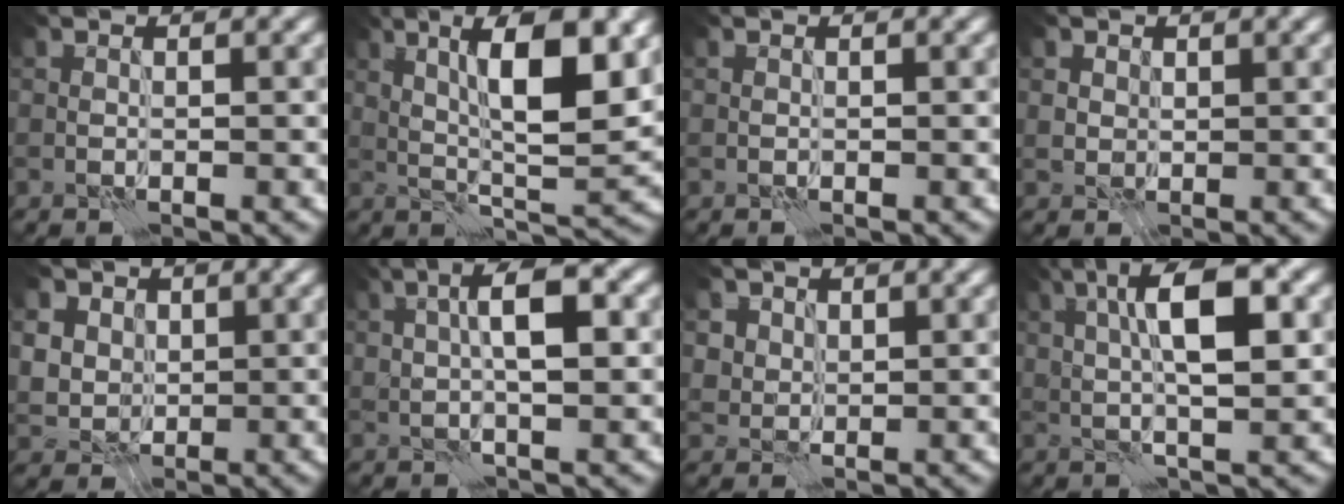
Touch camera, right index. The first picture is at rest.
{"total": 9.9, "force": [2.8, 2.3, 9.2], "torque": [-0.144, 0.003, 0.048]}
{"total": 0.0}
{"total": 1.9, "force": [1.0, 1.6, 0.5], "torque": [-0.016, -0.005, 0.028]}
{"total": 7.1, "force": [3.0, 5.8, 2.8], "torque": [-0.071, 0.017, 0.045]}
{"total": 5.1, "force": [0.8, 1.4, 4.8], "torque": [-0.085, 0.011, 0.012]}
{"total": 3.7, "force": [2.0, 2.8, 1.3], "torque": [-0.044, -0.004, 0.041]}
{"total": 7.2, "force": [1.6, 1.9, 6.8], "torque": [-0.113, 0.010, 0.025]}